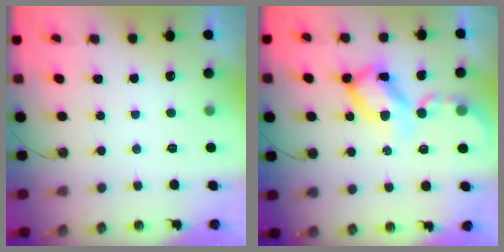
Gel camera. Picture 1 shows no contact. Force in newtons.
{"total": 14.5, "press": 14.5, "slide": 1.3}